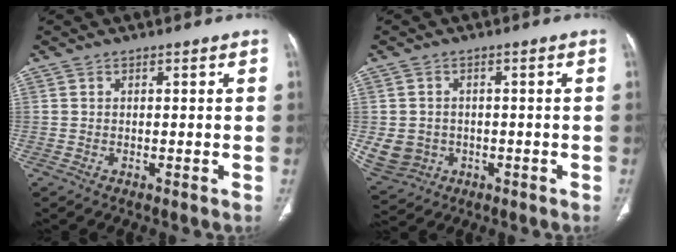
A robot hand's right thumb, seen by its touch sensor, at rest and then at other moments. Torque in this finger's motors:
{"motor_torque": [1.51, 1.02, 0.47, -0.88, 0.09]}